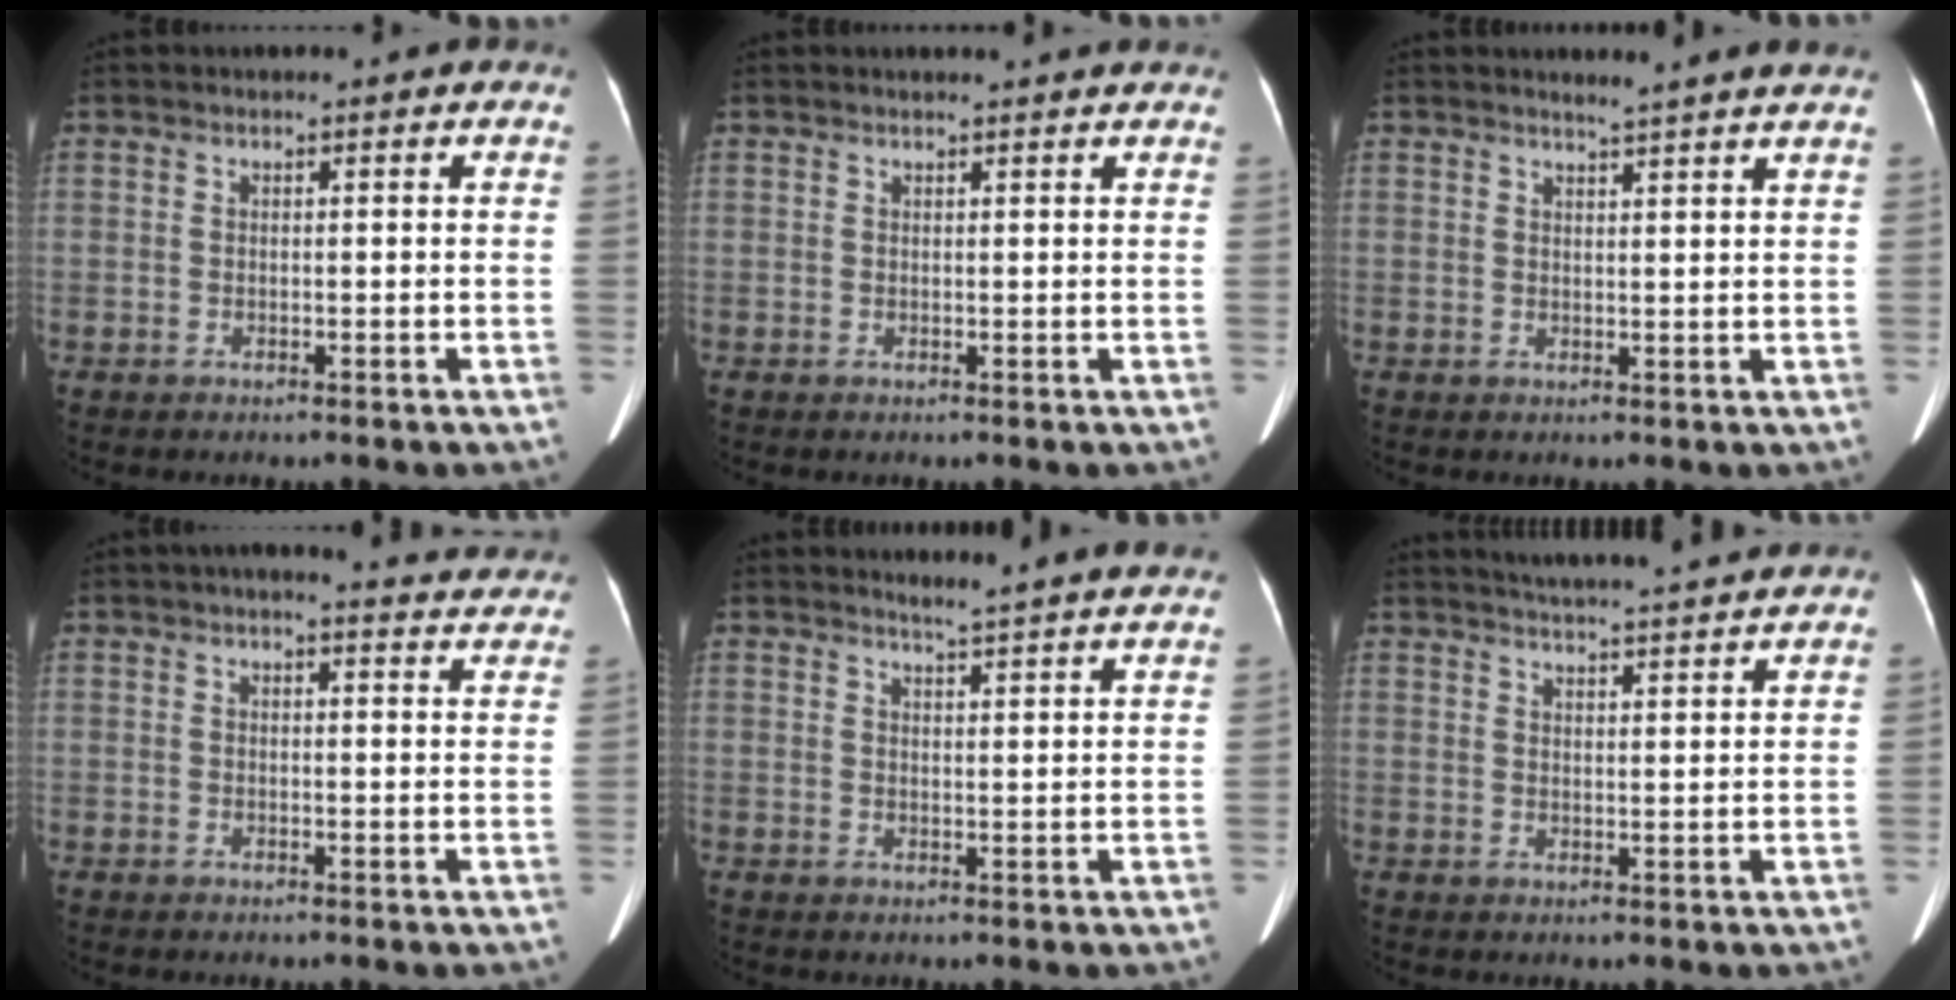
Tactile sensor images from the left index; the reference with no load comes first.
{"total": 3.2, "force": [3.1, 0.0, 0.9], "torque": [-0.014, 0.011, 0.031]}
{"total": 4.8, "force": [4.4, -0.8, 1.8], "torque": [-0.027, 0.001, 0.043]}
{"total": 9.4, "force": [8.7, 1.8, 3.3], "torque": [-0.021, 0.003, 0.074]}
{"total": 8.6, "force": [8.0, -0.7, 3.0], "torque": [-0.044, -0.005, 0.085]}
{"total": 14.0, "force": [13.0, 0.1, 5.2], "torque": [-0.085, 0.012, 0.169]}